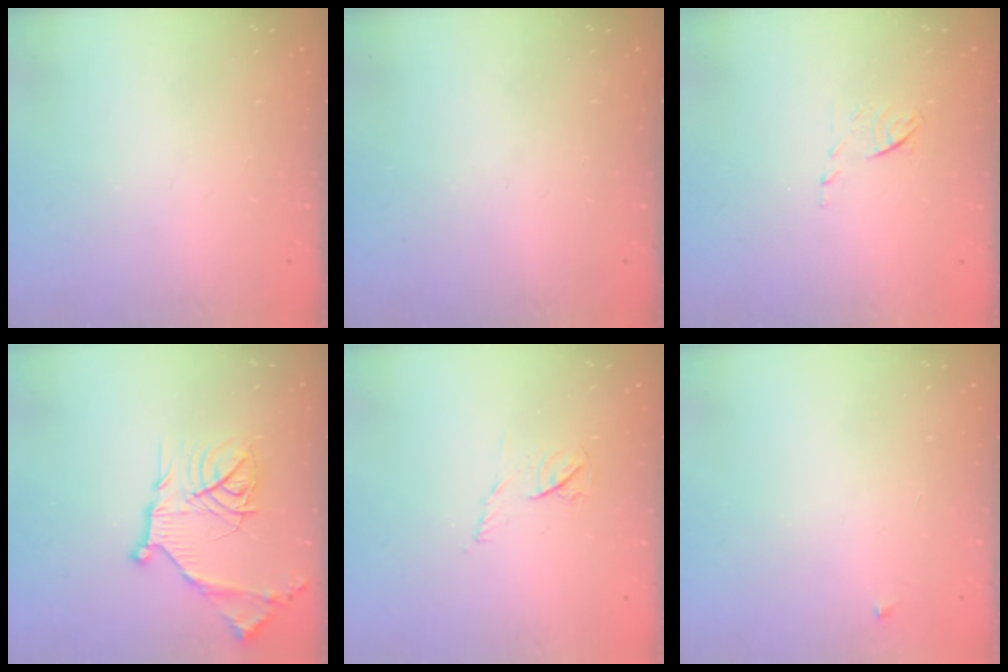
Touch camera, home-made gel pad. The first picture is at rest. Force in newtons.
{"total": 0.0}
{"total": 5.5, "press": 5.5, "slide": 0.8}
{"total": 18.5, "press": 18.4, "slide": 1.9}
{"total": 5.4, "press": 5.3, "slide": 0.7}
{"total": 3.2, "press": 3.2, "slide": 0.5}